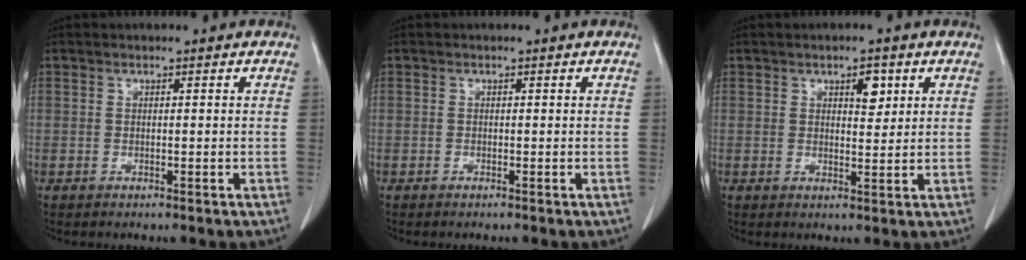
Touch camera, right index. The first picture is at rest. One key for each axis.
{"total": 0.0}
{"total": 3.2, "fx": 1.5, "fy": 1.3, "fz": 2.4, "tx": -0.035, "ty": -0.003, "tz": 0.025}